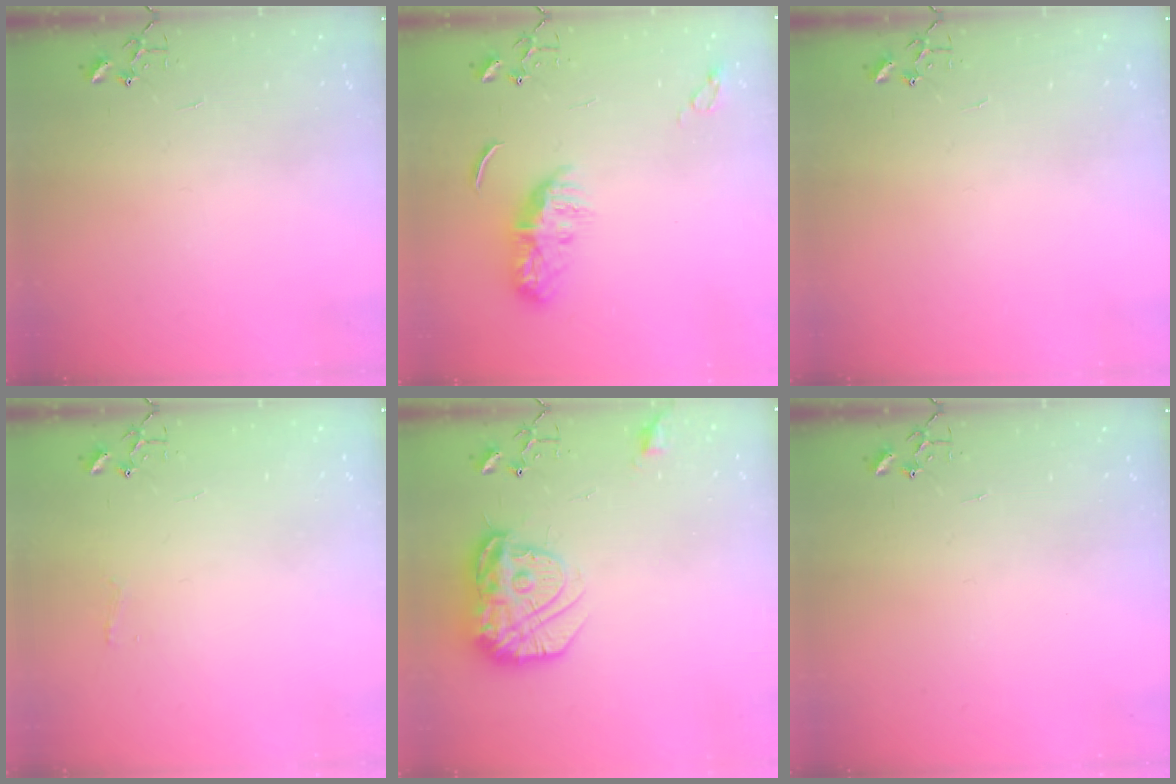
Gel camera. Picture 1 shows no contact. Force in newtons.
{"total": 9.1, "press": 9.1, "slide": 0.2}
{"total": 0.0}
{"total": 3.7, "press": 3.6, "slide": 0.5}
{"total": 18.0, "press": 17.9, "slide": 1.6}
{"total": 0.0}